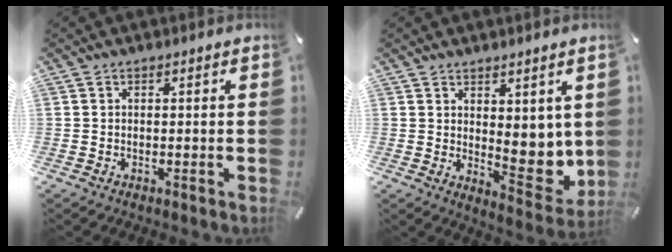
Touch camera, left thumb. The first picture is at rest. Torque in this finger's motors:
{"motor_torque": [1.53, 1.75, 1.17, -0.31, 0.08]}